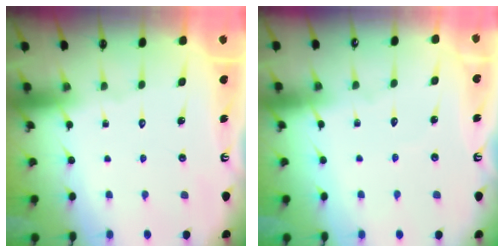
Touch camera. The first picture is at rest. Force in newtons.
{"total": 3.0, "press": 3.0, "slide": 0.1}